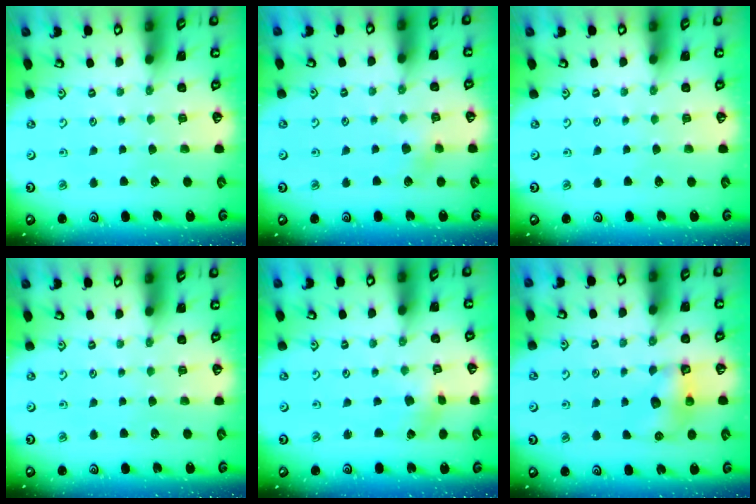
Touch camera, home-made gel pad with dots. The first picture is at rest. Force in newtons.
{"total": 5.3, "press": 5.3, "slide": 0.8}
{"total": 0.0}
{"total": 0.0}
{"total": 1.2, "press": 1.2, "slide": 0.2}
{"total": 6.9, "press": 6.9, "slide": 0.2}